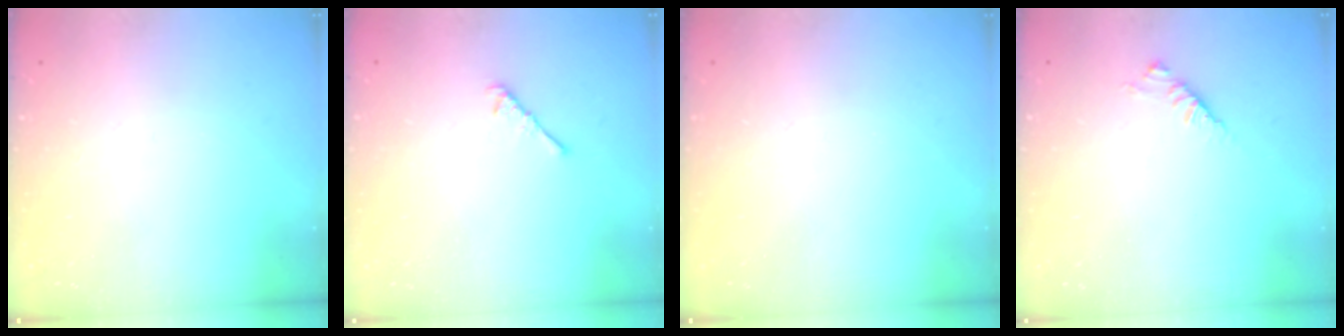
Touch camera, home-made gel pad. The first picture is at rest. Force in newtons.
{"total": 3.9, "press": 3.8, "slide": 0.8}
{"total": 0.0}
{"total": 2.9, "press": 2.8, "slide": 0.7}